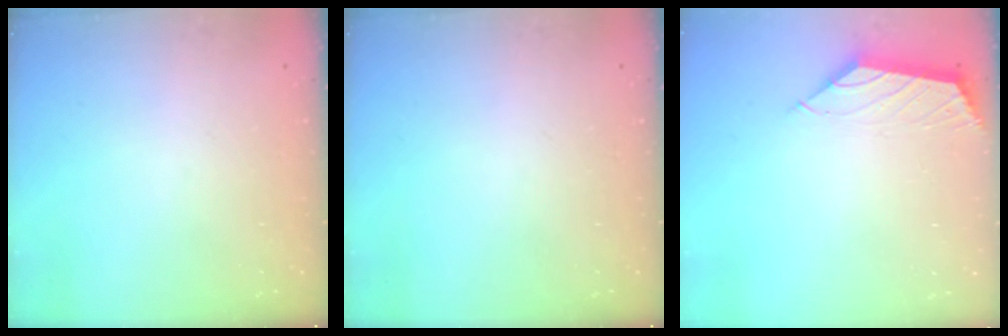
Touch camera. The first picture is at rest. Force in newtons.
{"total": 0.0}
{"total": 2.0, "press": 1.9, "slide": 0.3}